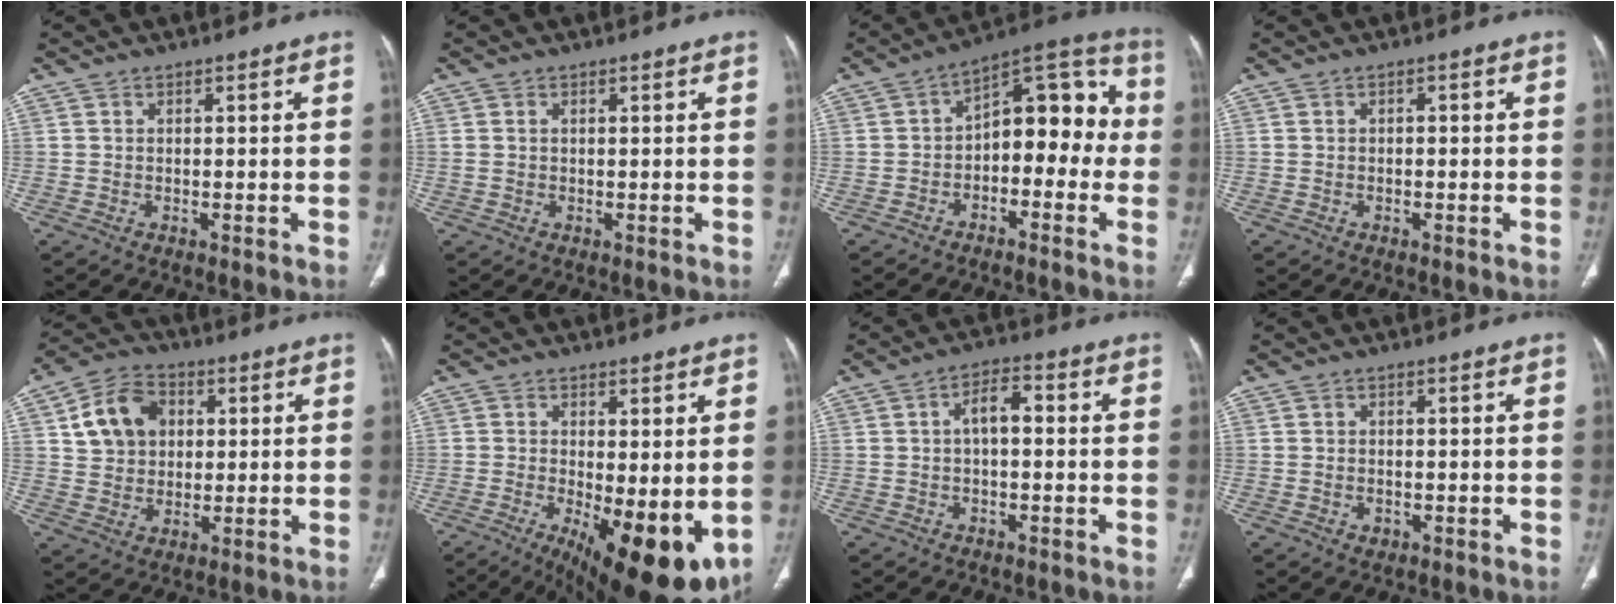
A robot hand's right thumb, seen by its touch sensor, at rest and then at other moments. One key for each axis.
{"total": 0.8, "fx": 0.1, "fy": 0.6, "fz": 0.6, "tx": -0.020, "ty": 0.007, "tz": 0.007}
{"total": 13.8, "fx": -1.9, "fy": 8.3, "fz": 10.9, "tx": -0.105, "ty": 0.057, "tz": -0.041}
{"total": 0.7, "fx": -0.1, "fy": 0.4, "fz": 0.6, "tx": -0.004, "ty": 0.002, "tz": -0.005}
{"total": 10.8, "fx": 2.9, "fy": 8.5, "fz": 6.1, "tx": -0.085, "ty": 0.005, "tz": 0.050}
{"total": 15.5, "fx": -3.7, "fy": 5.6, "fz": 14.0, "tx": -0.182, "ty": -0.027, "tz": -0.032}
{"total": 4.8, "fx": 0.0, "fy": 2.3, "fz": 4.2, "tx": -0.064, "ty": 0.019, "tz": -0.005}
{"total": 1.4, "fx": -0.4, "fy": 1.1, "fz": 0.7, "tx": -0.009, "ty": 0.004, "tz": -0.002}